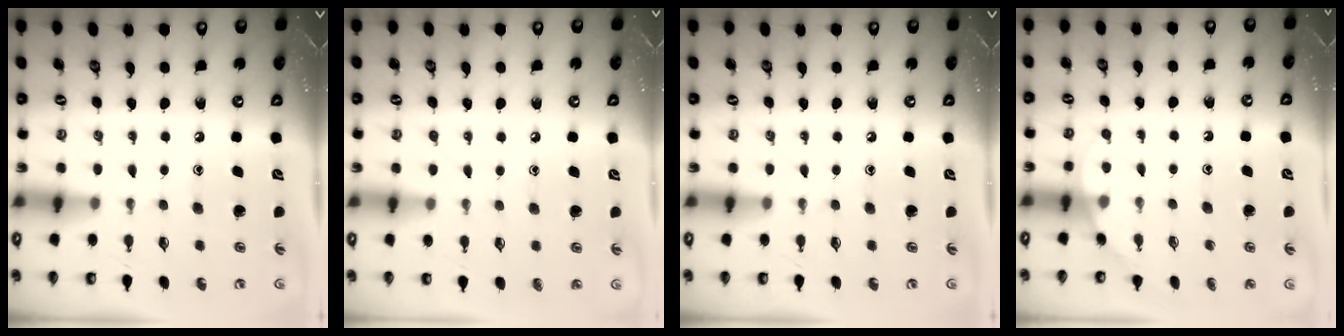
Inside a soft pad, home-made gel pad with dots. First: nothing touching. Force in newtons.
{"total": 2.3, "press": 2.3, "slide": 0.2}
{"total": 0.0}
{"total": 2.9, "press": 2.9, "slide": 0.2}